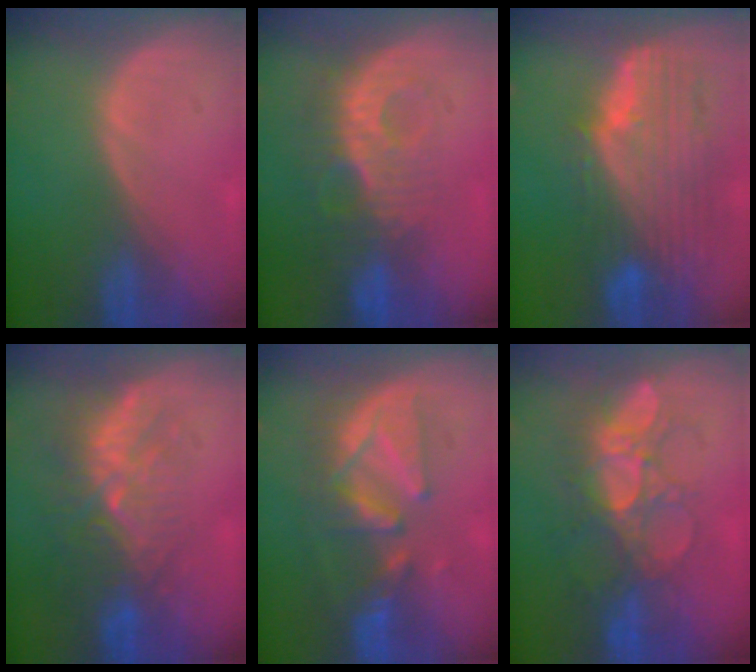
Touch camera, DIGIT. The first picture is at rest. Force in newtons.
{"total": 9.3, "press": 8.3, "slide": 4.2}
{"total": 11.7, "press": 10.0, "slide": 6.2}
{"total": 9.1, "press": 8.4, "slide": 3.5}
{"total": 8.6, "press": 8.5, "slide": 1.5}
{"total": 8.7, "press": 8.3, "slide": 2.4}